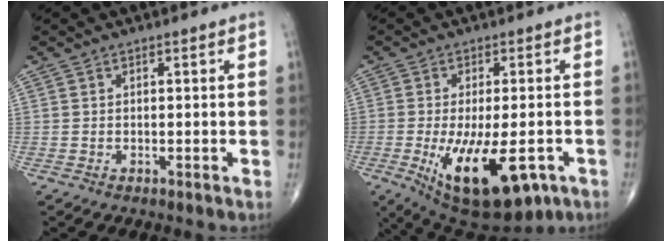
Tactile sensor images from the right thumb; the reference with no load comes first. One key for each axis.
{"total": 17.4, "fx": -6.6, "fy": 7.3, "fz": 14.4, "tx": -0.227, "ty": -0.012, "tz": -0.080}